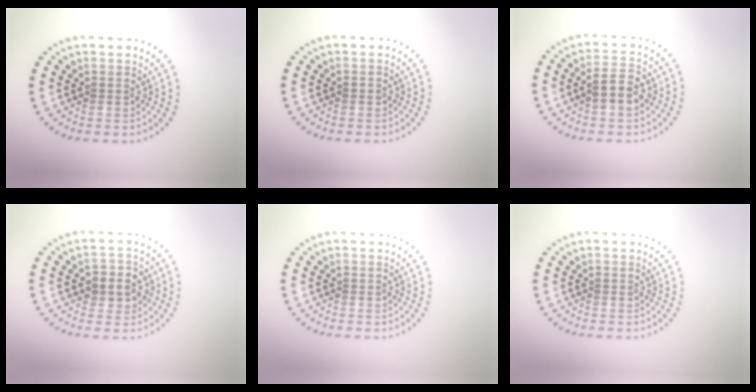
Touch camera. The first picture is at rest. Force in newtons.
{"total": 0.5, "press": 0.5, "slide": 0.1}
{"total": 2.9, "press": 2.9, "slide": 0.4}
{"total": 2.8, "press": 2.7, "slide": 0.8}
{"total": 0.0}
{"total": 0.0}